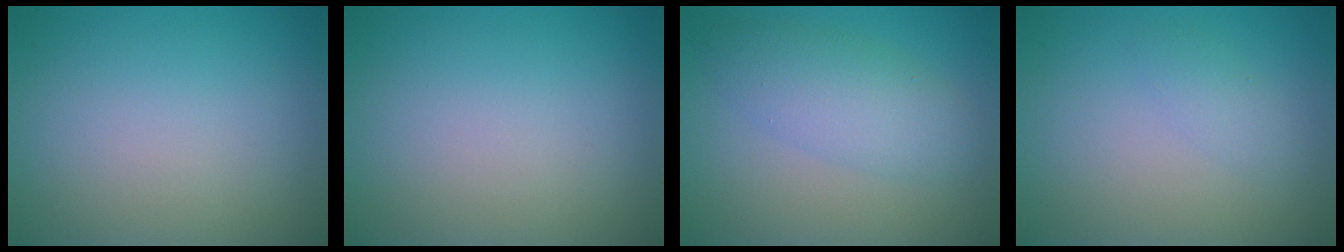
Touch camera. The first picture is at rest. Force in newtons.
{"total": 0.0}
{"total": 4.2, "press": 4.2, "slide": 0.1}
{"total": 1.3, "press": 1.3, "slide": 0.0}